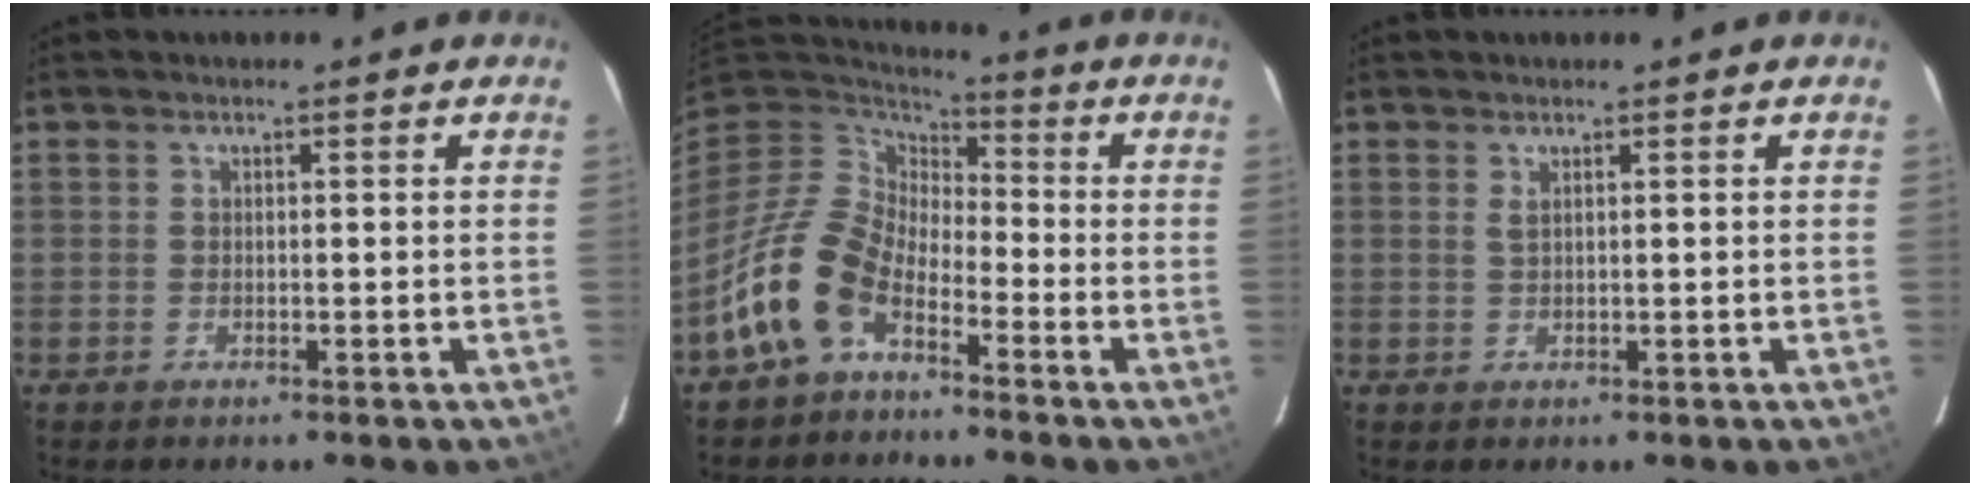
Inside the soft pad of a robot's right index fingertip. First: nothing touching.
{"total": 13.3, "force": [-7.3, 7.6, 8.1], "torque": [-0.168, 0.006, -0.151]}
{"total": 0.8, "force": [0.5, 0.0, 0.6], "torque": [-0.013, 0.000, 0.010]}